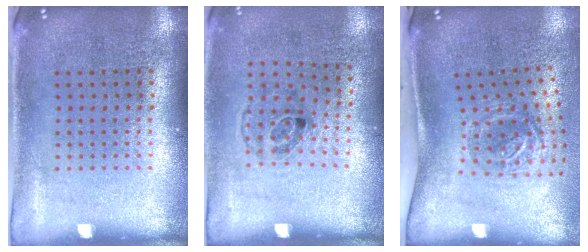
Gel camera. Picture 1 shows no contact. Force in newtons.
{"total": 1.2, "press": 0.7, "slide": 0.9}
{"total": 1.9, "press": 1.2, "slide": 1.6}